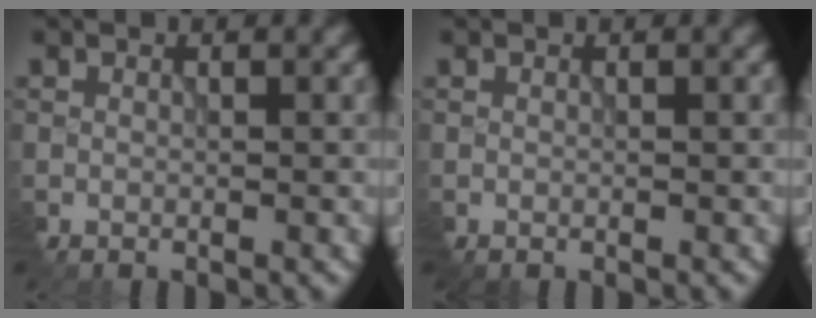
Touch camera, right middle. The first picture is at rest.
{"total": 0.0}